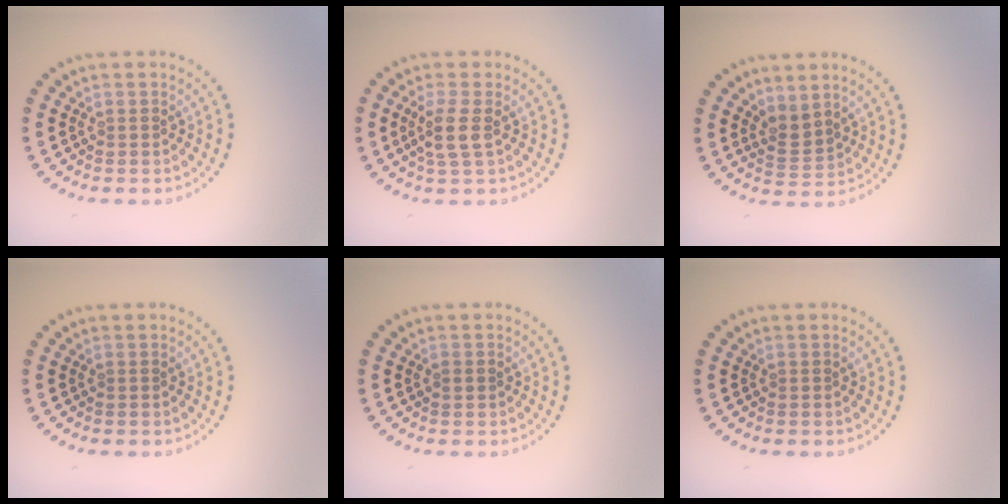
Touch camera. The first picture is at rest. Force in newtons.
{"total": 2.4, "press": 2.1, "slide": 1.3}
{"total": 2.1, "press": 1.5, "slide": 1.4}
{"total": 0.0}
{"total": 0.9, "press": 0.9, "slide": 0.1}
{"total": 0.0}